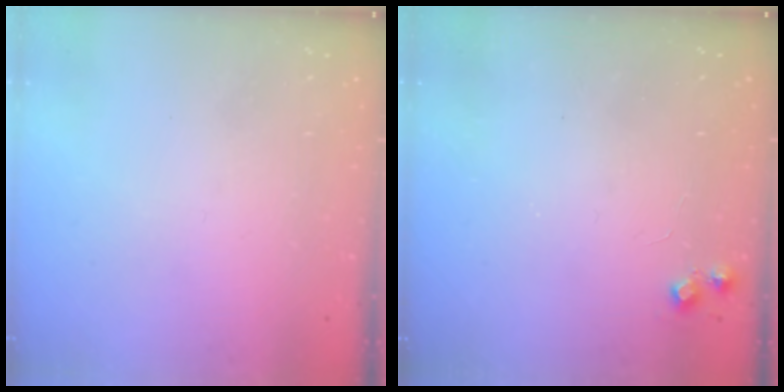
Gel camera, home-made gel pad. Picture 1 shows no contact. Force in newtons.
{"total": 4.6, "press": 4.5, "slide": 0.7}